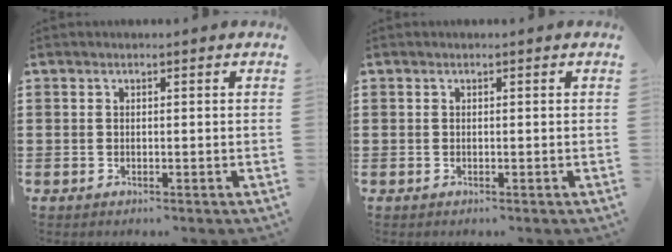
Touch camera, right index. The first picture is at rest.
{"total": 0.0}